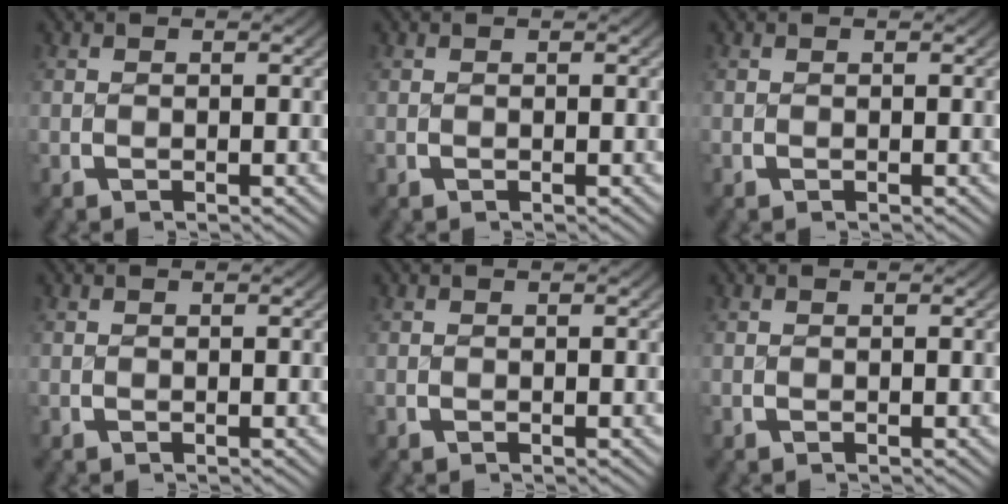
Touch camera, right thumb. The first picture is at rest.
{"total": 0.0}
{"total": 0.0}
{"total": 0.0}
{"total": 0.0}
{"total": 0.0}